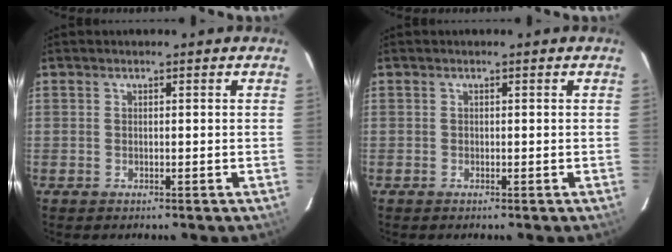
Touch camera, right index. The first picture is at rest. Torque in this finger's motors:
{"motor_torque": [0.12, 0.07, 0.08, 0.01]}